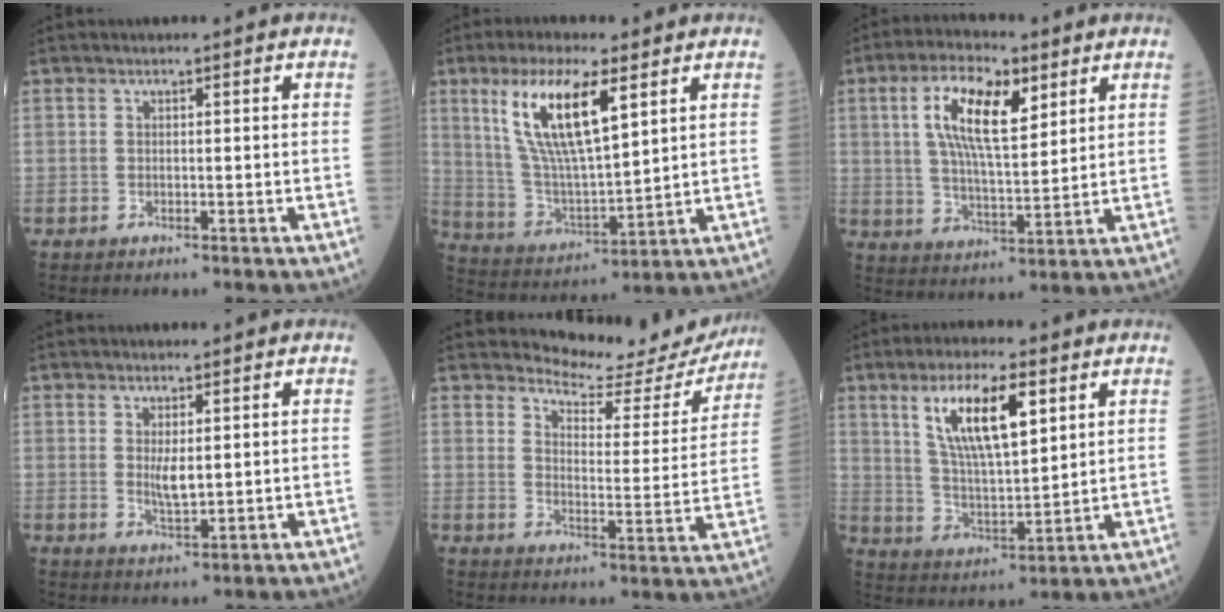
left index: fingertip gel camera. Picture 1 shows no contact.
{"total": 13.1, "force": [6.1, 3.0, 11.2], "torque": [-0.233, 0.007, 0.123]}
{"total": 11.1, "force": [4.4, 3.6, 9.5], "torque": [-0.187, 0.016, 0.081]}
{"total": 2.6, "force": [0.5, 0.8, 2.4], "torque": [-0.046, -0.004, 0.014]}
{"total": 13.6, "force": [13.3, 2.3, 1.3], "torque": [-0.005, -0.055, 0.153]}
{"total": 11.8, "force": [5.4, 3.1, 10.0], "torque": [-0.196, 0.008, 0.107]}